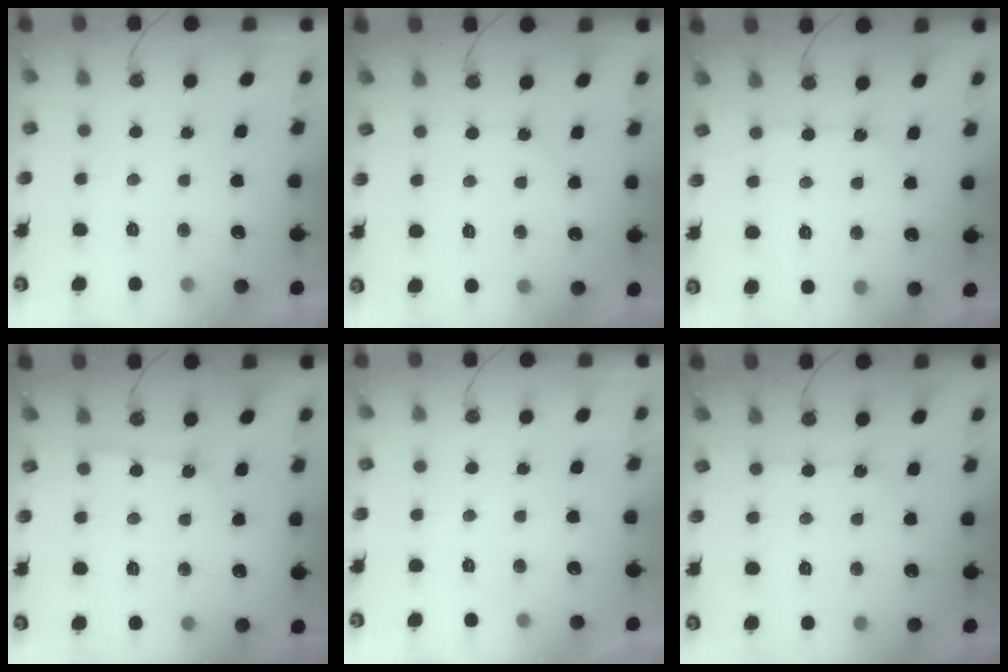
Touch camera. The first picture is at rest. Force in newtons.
{"total": 2.8, "press": 2.8, "slide": 0.6}
{"total": 2.6, "press": 2.5, "slide": 0.5}
{"total": 4.9, "press": 4.8, "slide": 0.8}
{"total": 0.0}
{"total": 2.6, "press": 2.5, "slide": 0.5}